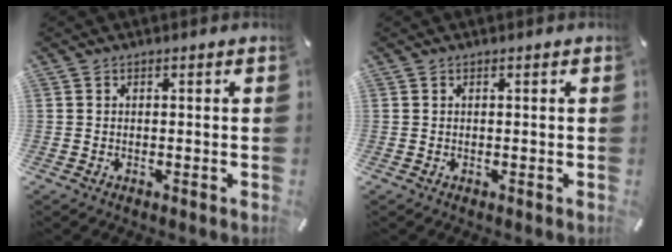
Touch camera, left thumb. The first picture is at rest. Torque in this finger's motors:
{"motor_torque": [0.02, -0.08, -0.01, -0.03, 0.00]}